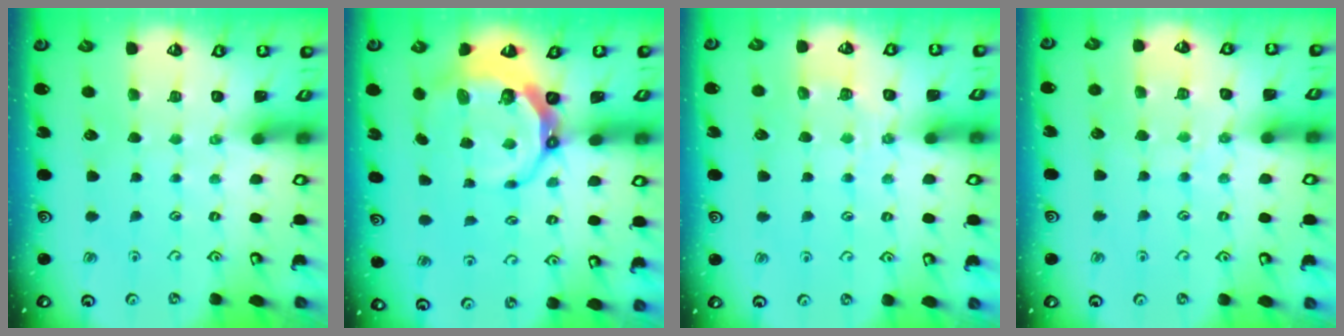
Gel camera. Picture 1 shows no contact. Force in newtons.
{"total": 7.9, "press": 6.8, "slide": 4.0}
{"total": 5.9, "press": 5.8, "slide": 0.7}
{"total": 8.7, "press": 8.7, "slide": 0.8}